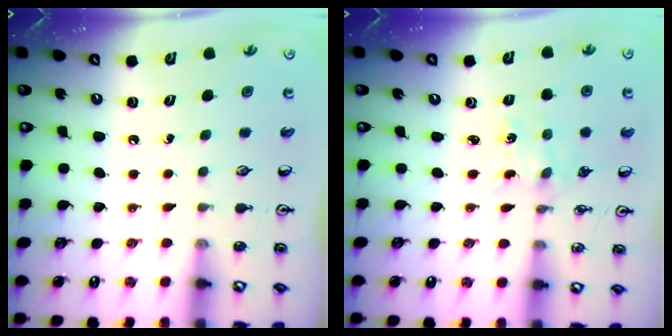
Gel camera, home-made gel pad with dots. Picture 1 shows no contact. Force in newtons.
{"total": 0.9, "press": 0.9, "slide": 0.2}